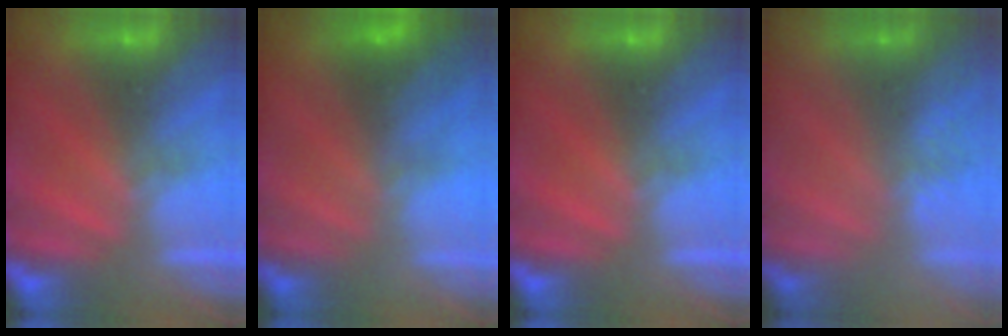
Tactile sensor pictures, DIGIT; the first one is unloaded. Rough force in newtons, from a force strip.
{"total": 2.9}
{"total": 0.0}
{"total": 2.7}